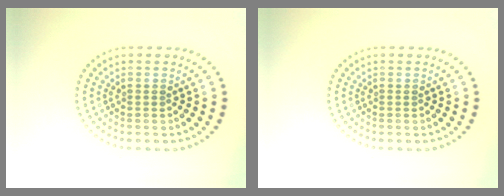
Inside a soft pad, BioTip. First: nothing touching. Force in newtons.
{"total": 0.0}